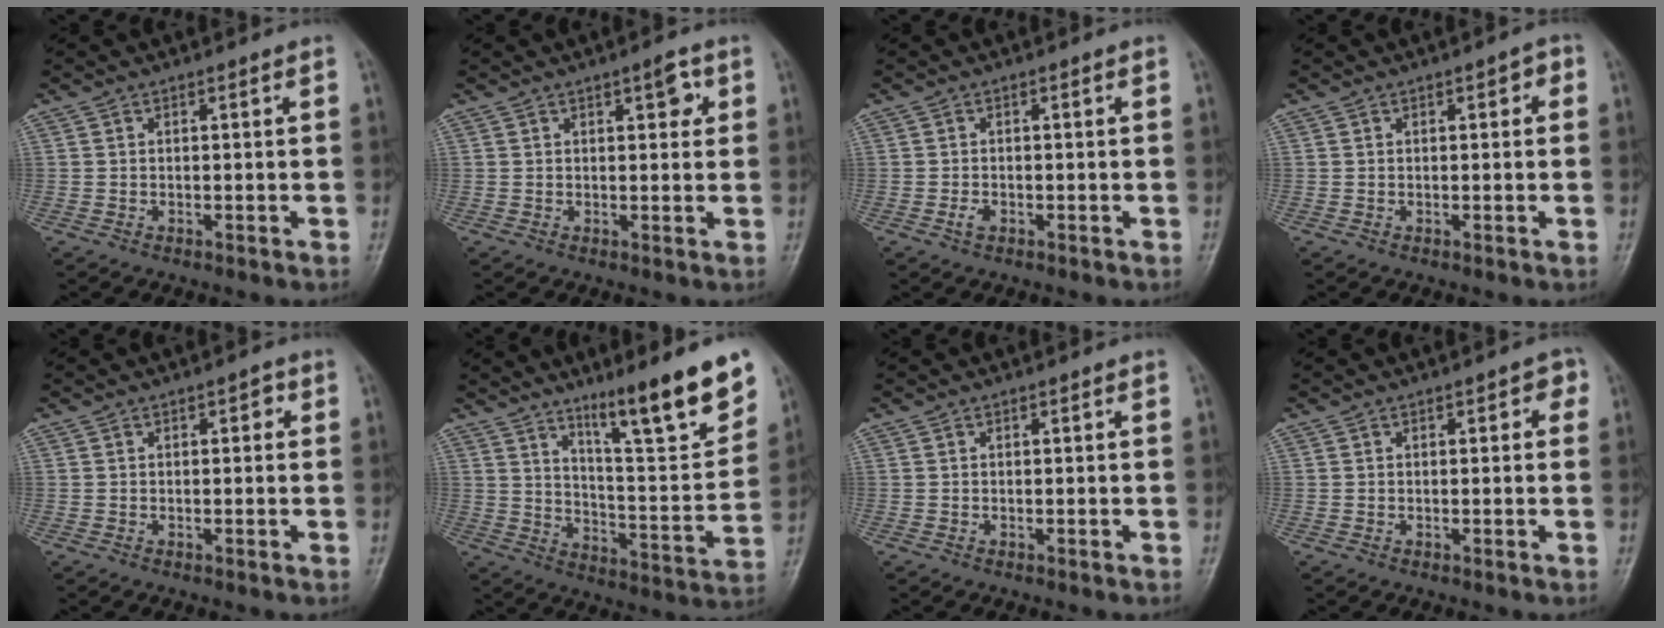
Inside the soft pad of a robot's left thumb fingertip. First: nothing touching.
{"total": 3.5, "force": [1.6, 1.4, 2.8], "torque": [-0.026, -0.003, 0.019]}
{"total": 1.3, "force": [-0.6, 0.8, 0.9], "torque": [-0.020, 0.002, -0.012]}
{"total": 2.3, "force": [0.7, 1.1, 1.9], "torque": [-0.016, 0.004, 0.005]}
{"total": 1.7, "force": [0.6, 0.9, 1.3], "torque": [-0.008, 0.003, 0.003]}
{"total": 16.9, "force": [11.4, 2.0, 12.3], "torque": [-0.162, -0.076, 0.186]}
{"total": 0.0}
{"total": 2.6, "force": [0.9, 1.4, 2.0], "torque": [-0.011, 0.003, 0.005]}